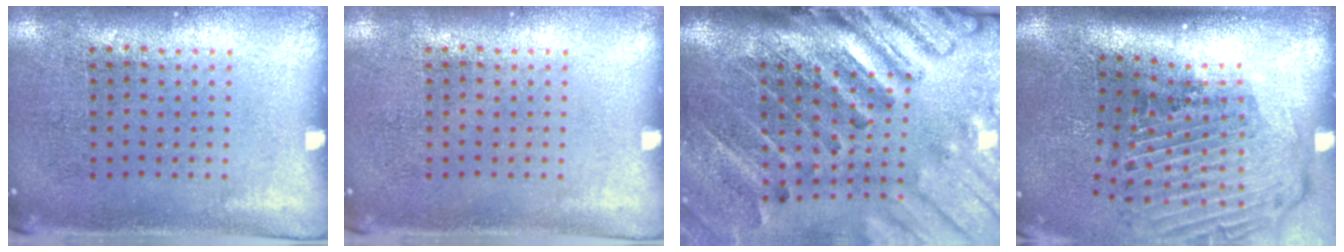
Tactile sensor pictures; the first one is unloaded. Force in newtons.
{"total": 0.0}
{"total": 4.4, "press": 3.2, "slide": 3.0}
{"total": 3.0, "press": 2.1, "slide": 2.1}